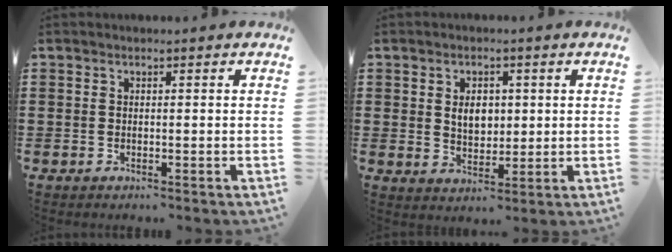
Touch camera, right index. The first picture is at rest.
{"total": 4.1, "force": [0.6, 2.9, 2.8], "torque": [-0.048, 0.005, 0.004]}